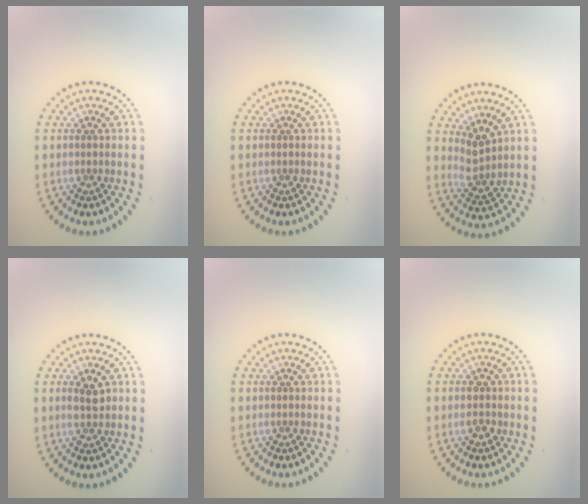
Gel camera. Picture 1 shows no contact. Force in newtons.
{"total": 0.0}
{"total": 2.5, "press": 1.9, "slide": 1.7}
{"total": 1.9, "press": 1.9, "slide": 0.2}
{"total": 0.0}
{"total": 1.5, "press": 1.5, "slide": 0.0}